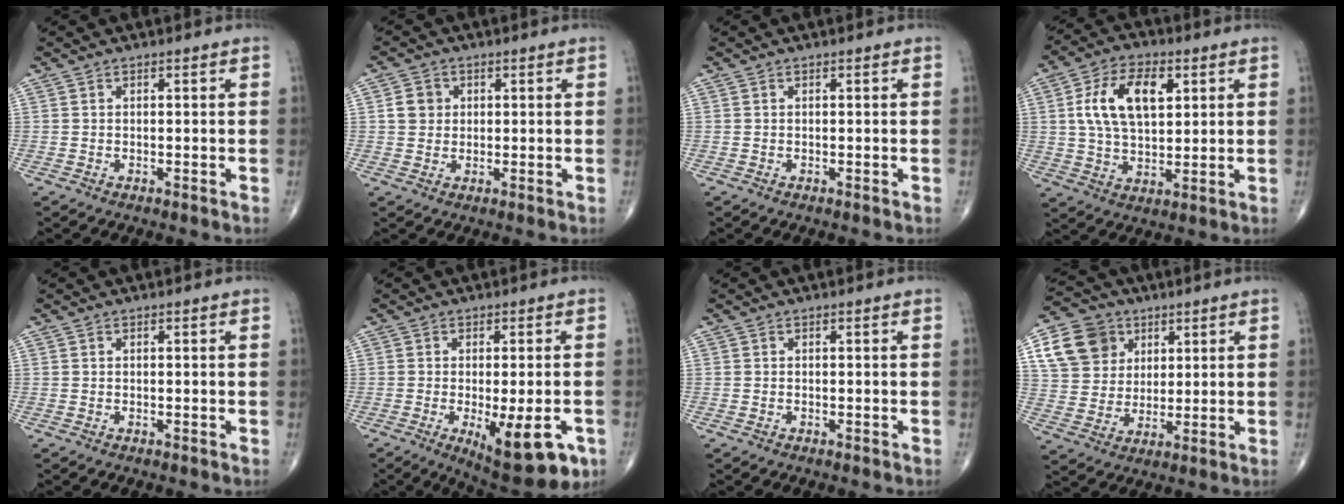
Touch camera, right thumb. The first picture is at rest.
{"total": 3.7, "force": [0.7, 3.3, 1.4], "torque": [-0.009, 0.002, 0.010]}
{"total": 0.0}
{"total": 13.0, "force": [3.5, 7.3, 10.1], "torque": [-0.171, -0.001, 0.063]}
{"total": 0.0}
{"total": 13.6, "force": [-4.9, 4.8, 11.7], "torque": [-0.144, -0.008, -0.055]}
{"total": 0.0}
{"total": 12.8, "force": [5.1, 10.6, 5.1], "torque": [-0.074, -0.003, 0.093]}